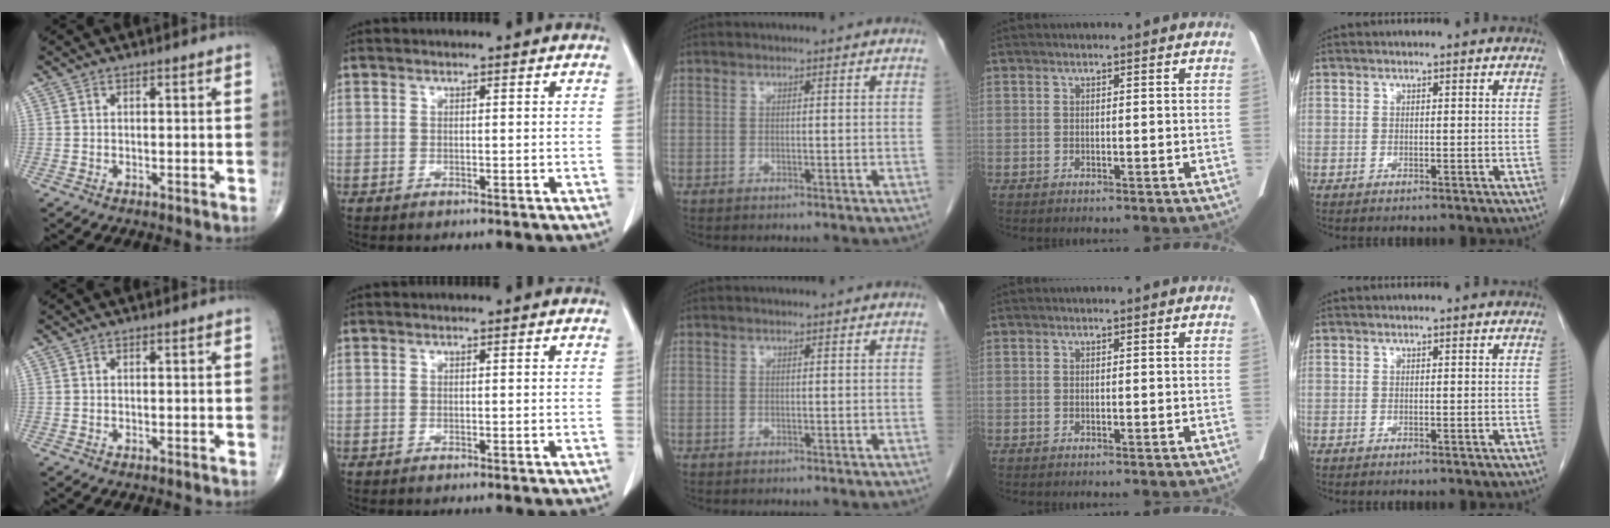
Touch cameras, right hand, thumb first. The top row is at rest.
{}